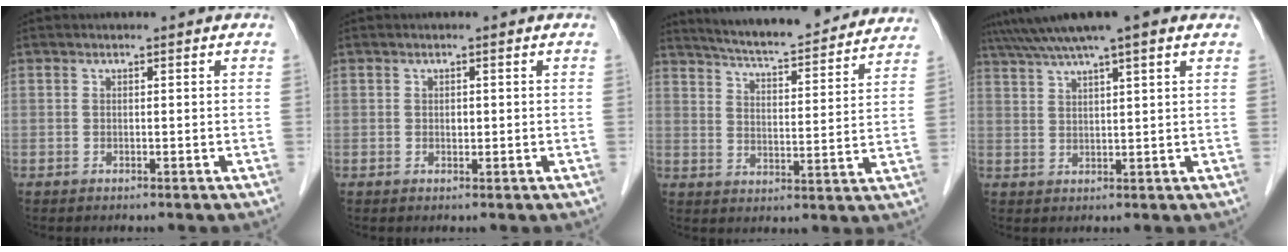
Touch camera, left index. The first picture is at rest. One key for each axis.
{"total": 0.7, "fx": 0.0, "fy": 0.5, "fz": 0.5, "tx": -0.010, "ty": 0.001, "tz": -0.002}
{"total": 21.5, "fx": 19.8, "fy": 2.6, "fz": 7.8, "tx": -0.121, "ty": -0.010, "tz": 0.262}
{"total": 10.0, "fx": 7.6, "fy": 0.2, "fz": 6.5, "tx": -0.112, "ty": 0.042, "tz": 0.111}